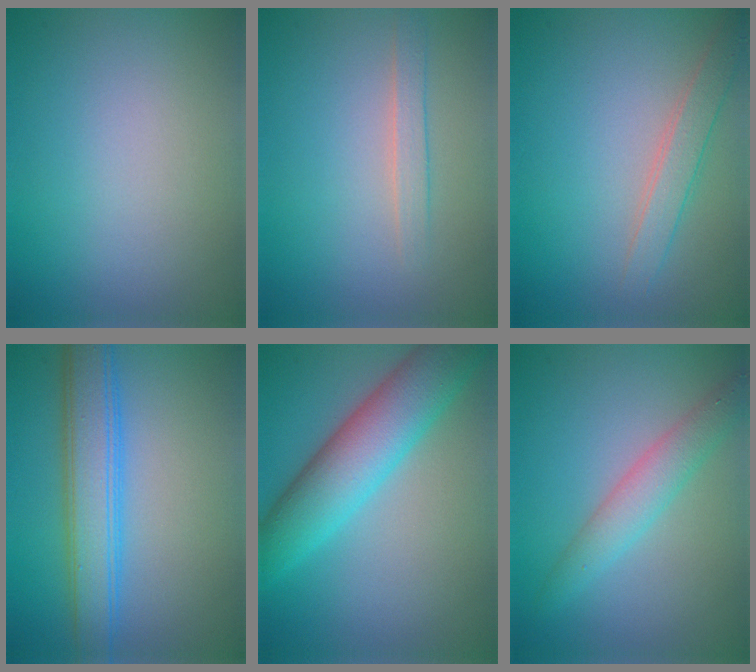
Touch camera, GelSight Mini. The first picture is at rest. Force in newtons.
{"total": 1.5, "press": 1.5, "slide": 0.1}
{"total": 2.3, "press": 2.3, "slide": 0.1}
{"total": 5.2, "press": 5.2, "slide": 0.1}
{"total": 7.6, "press": 7.6, "slide": 0.2}
{"total": 2.9, "press": 2.9, "slide": 0.1}